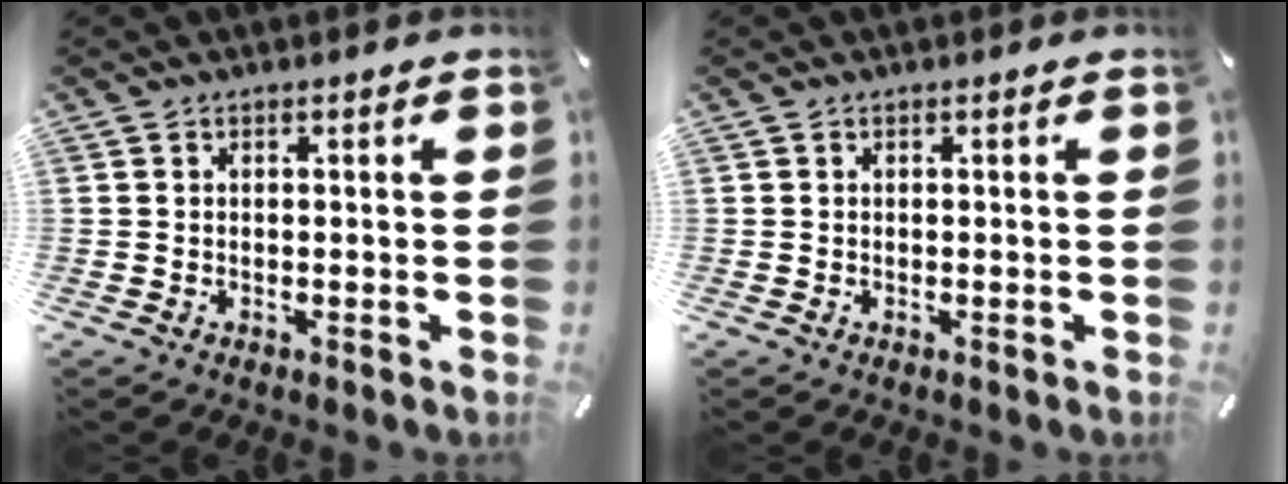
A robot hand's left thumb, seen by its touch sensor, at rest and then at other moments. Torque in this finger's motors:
{"motor_torque": [0.00, 0.00, -0.01, -0.01, 0.01]}